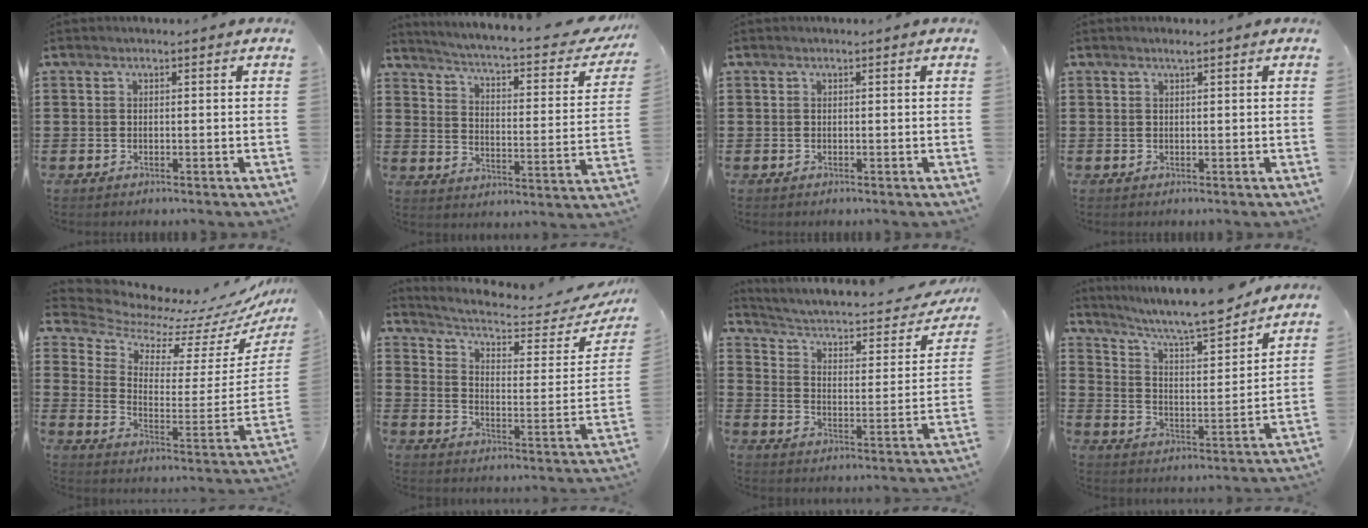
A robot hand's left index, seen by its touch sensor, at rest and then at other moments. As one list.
[{"total": 4.0, "force": [3.3, -0.4, 2.3], "torque": [-0.062, -0.034, 0.044]}, {"total": 0.0}, {"total": 0.9, "force": [0.7, 0.0, 0.6], "torque": [-0.013, -0.001, 0.012]}, {"total": 6.7, "force": [6.2, 1.9, 1.5], "torque": [-0.062, -0.070, 0.103]}, {"total": 5.0, "force": [3.9, 1.2, 2.9], "torque": [-0.068, -0.031, 0.060]}, {"total": 3.5, "force": [2.3, 1.1, 2.4], "torque": [-0.060, -0.024, 0.027]}, {"total": 8.0, "force": [7.2, 0.5, 3.4], "torque": [-0.085, -0.052, 0.118]}]